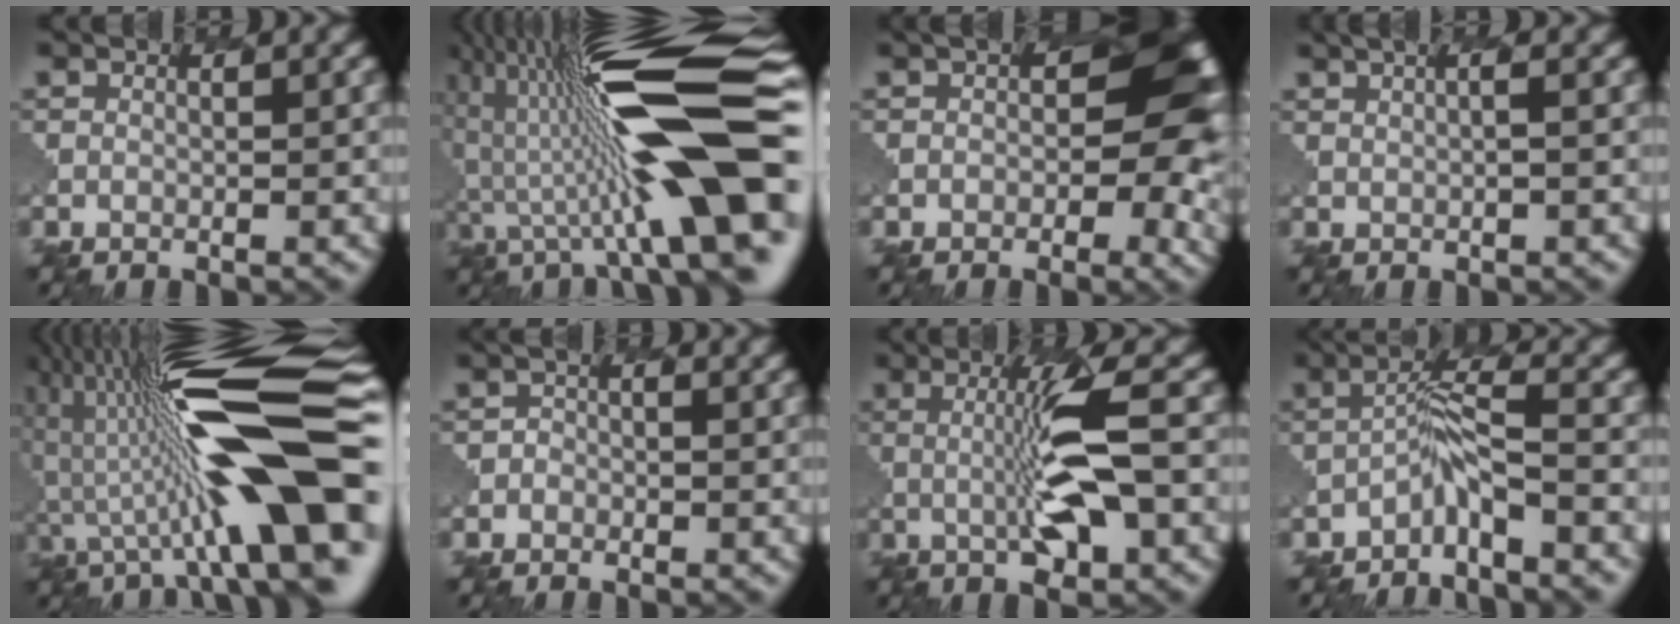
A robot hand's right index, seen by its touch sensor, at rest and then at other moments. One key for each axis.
{"total": 12.0, "fx": 0.3, "fy": 1.7, "fz": 11.8, "tx": -0.225, "ty": 0.034, "tz": -0.025}
{"total": 4.7, "fx": 1.3, "fy": 3.1, "fz": 3.3, "tx": -0.059, "ty": 0.011, "tz": -0.013}
{"total": 4.8, "fx": 2.1, "fy": 2.4, "fz": 3.6, "tx": -0.033, "ty": 0.037, "tz": -0.002}
{"total": 11.3, "fx": -1.0, "fy": 1.7, "fz": 11.2, "tx": -0.215, "ty": 0.040, "tz": -0.045}
{"total": 2.5, "fx": -1.6, "fy": 1.8, "fz": -0.5, "tx": 0.008, "ty": 0.015, "tz": -0.040}
{"total": 4.1, "fx": 0.7, "fy": 0.1, "fz": 4.0, "tx": -0.102, "ty": 0.006, "tz": -0.013}
{"total": 2.4, "fx": -2.3, "fy": -0.1, "fz": 0.8, "tx": -0.055, "ty": 0.020, "tz": -0.071}